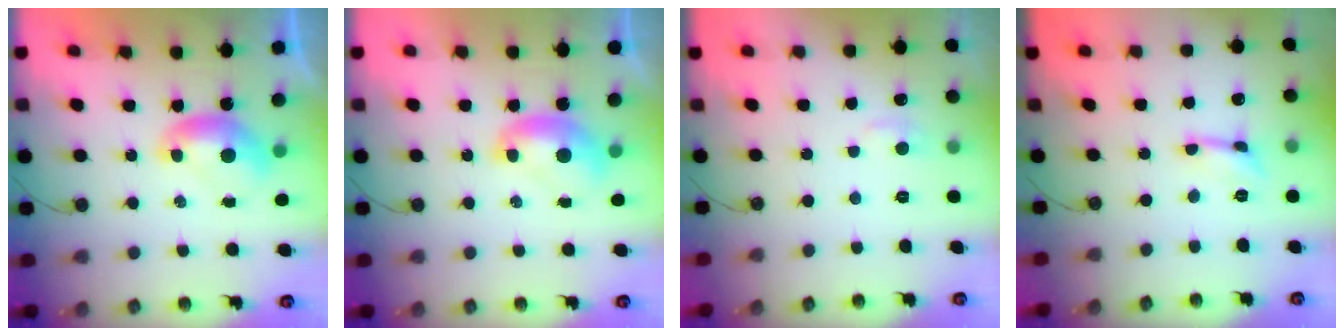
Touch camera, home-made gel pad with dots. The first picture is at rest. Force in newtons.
{"total": 1.7, "press": 1.7, "slide": 0.1}
{"total": 1.7, "press": 1.5, "slide": 0.7}
{"total": 0.5, "press": 0.5, "slide": 0.1}